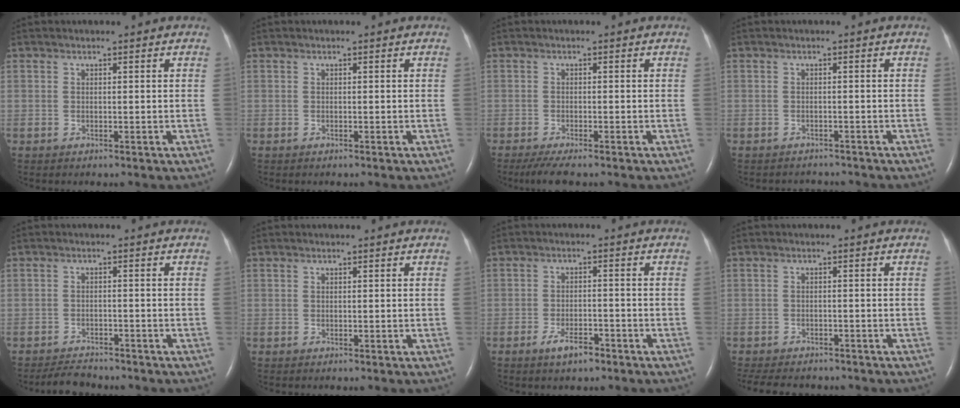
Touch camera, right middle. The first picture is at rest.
{"total": 0.0}
{"total": 4.2, "force": [-3.2, 0.6, 2.6], "torque": [-0.048, -0.011, -0.052]}
{"total": 2.8, "force": [-2.7, 0.6, -0.2], "torque": [0.003, -0.006, -0.037]}
{"total": 3.5, "force": [-3.3, 0.8, 0.5], "torque": [-0.016, -0.012, -0.056]}
{"total": 0.0}
{"total": 4.8, "force": [-3.3, 1.3, 3.2], "torque": [-0.067, -0.002, -0.056]}
{"total": 10.1, "force": [-8.7, 3.4, 3.7], "torque": [-0.075, -0.008, -0.116]}